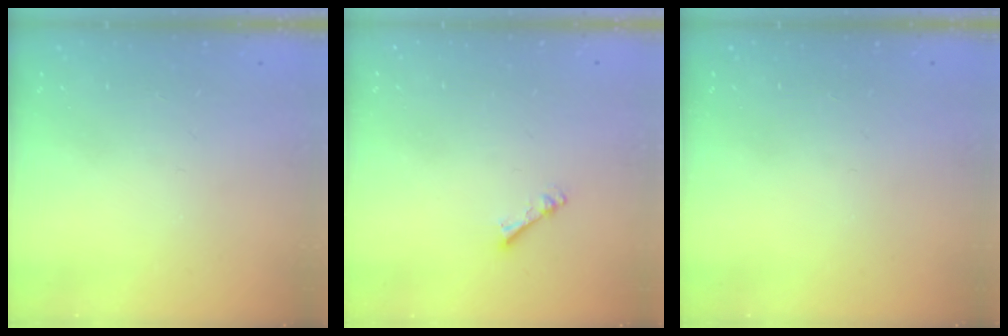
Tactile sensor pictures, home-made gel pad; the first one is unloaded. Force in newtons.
{"total": 2.7, "press": 2.7, "slide": 0.4}
{"total": 0.0}